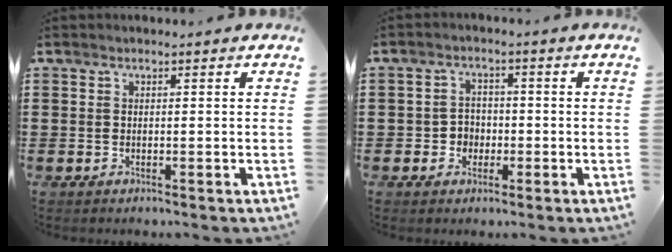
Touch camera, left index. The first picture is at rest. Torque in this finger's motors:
{"motor_torque": [0.29, 0.29, 0.09, 0.01]}